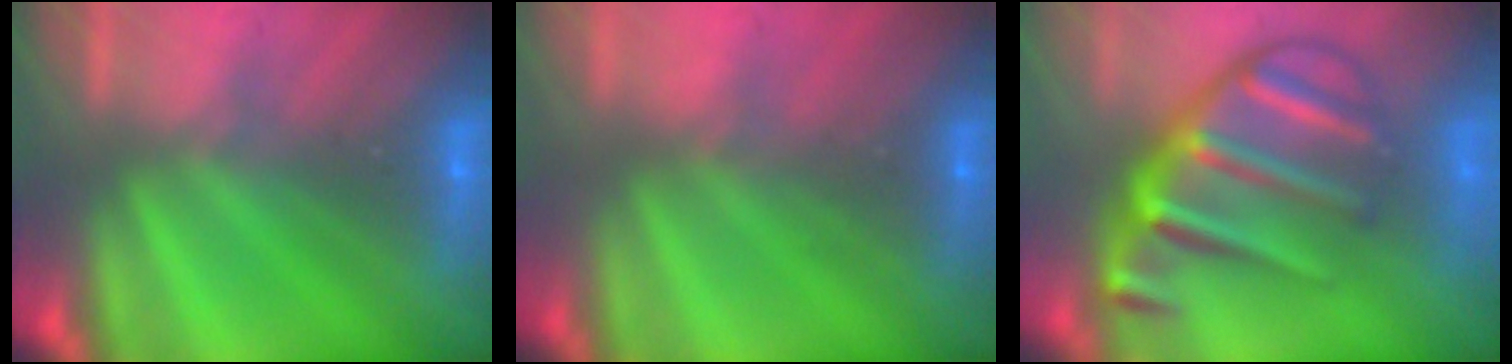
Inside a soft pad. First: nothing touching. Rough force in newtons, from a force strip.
{"total": 4.7}
{"total": 5.9}